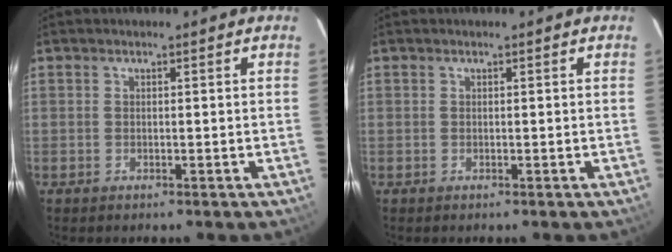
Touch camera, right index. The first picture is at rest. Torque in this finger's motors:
{"motor_torque": [0.00, 0.00, 0.00, 0.00]}